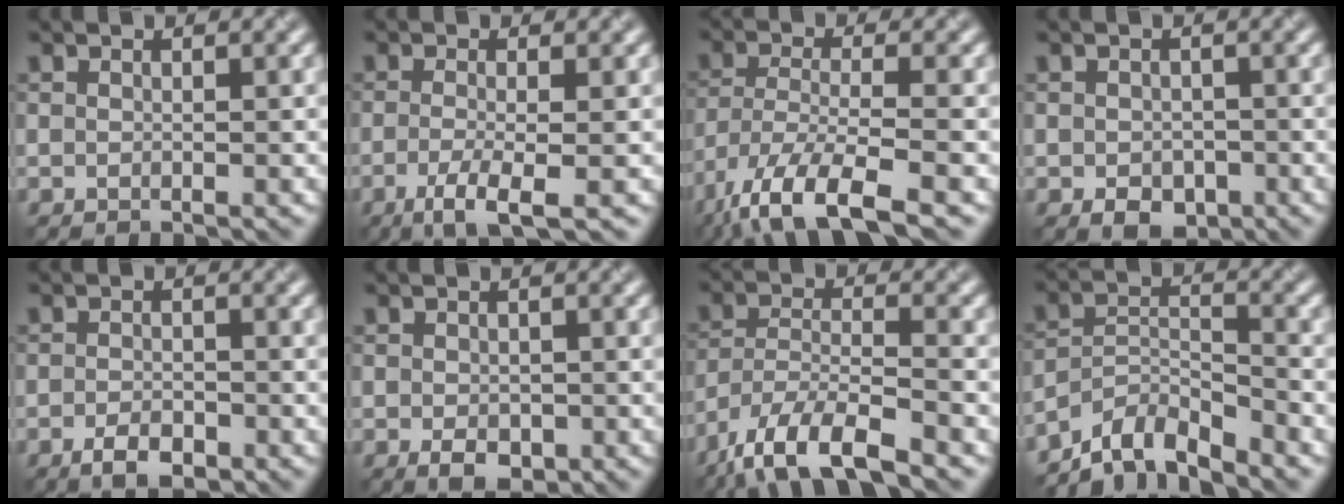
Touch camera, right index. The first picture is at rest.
{"total": 3.5, "force": [-1.3, 0.8, 3.2], "torque": [-0.061, -0.007, -0.031]}
{"total": 8.9, "force": [-5.8, 2.6, 6.2], "torque": [-0.125, -0.016, -0.113]}
{"total": 2.6, "force": [-0.9, 1.9, 1.5], "torque": [-0.019, -0.008, -0.017]}
{"total": 2.5, "force": [-1.3, 1.3, 1.7], "torque": [-0.031, -0.001, -0.026]}
{"total": 2.4, "force": [-0.7, 1.6, 1.7], "torque": [-0.030, -0.007, -0.011]}
{"total": 9.1, "force": [-6.6, 2.7, 5.6], "torque": [-0.101, -0.004, -0.128]}
{"total": 5.4, "force": [-4.8, 1.4, 2.1], "torque": [-0.032, -0.005, -0.094]}